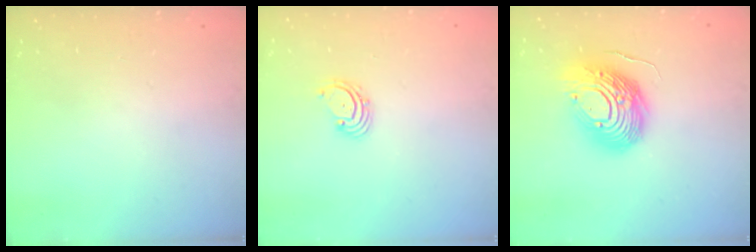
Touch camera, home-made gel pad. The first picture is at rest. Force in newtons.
{"total": 1.8, "press": 1.7, "slide": 0.7}
{"total": 17.1, "press": 16.9, "slide": 2.7}